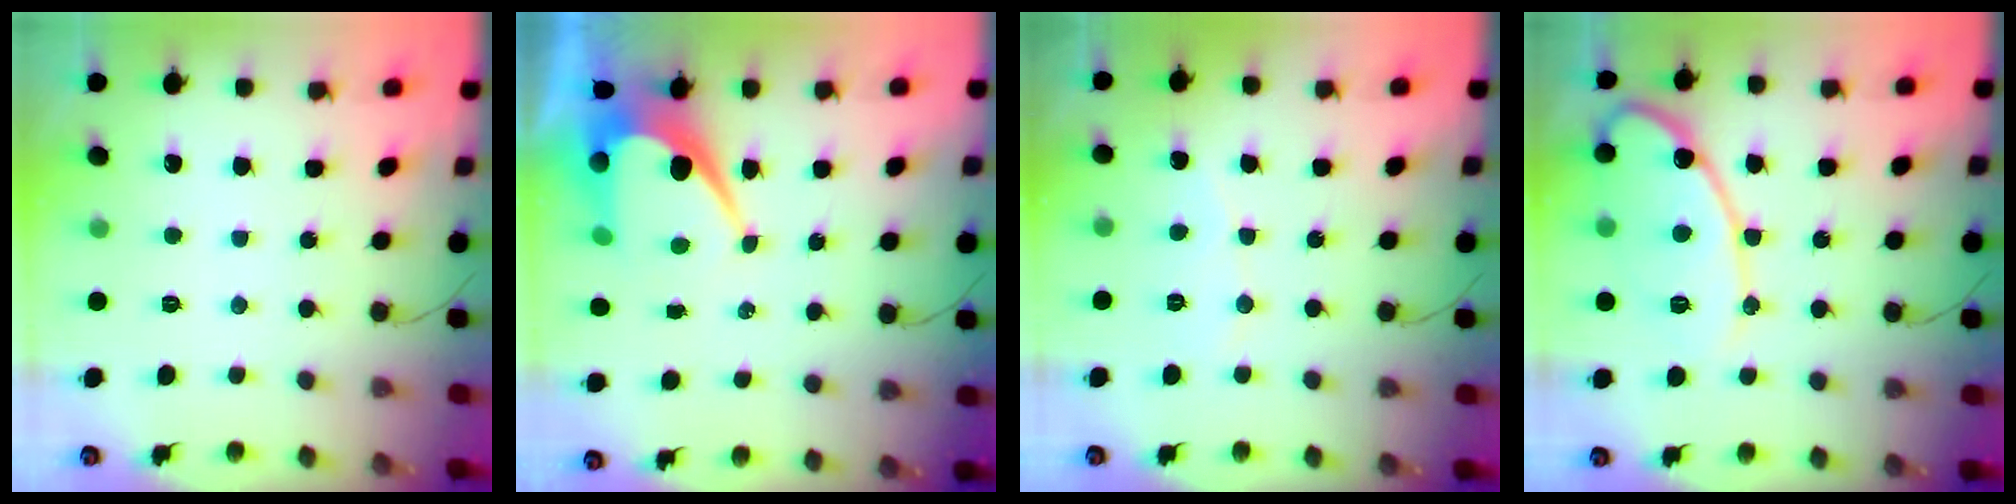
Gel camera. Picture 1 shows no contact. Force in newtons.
{"total": 9.6, "press": 9.5, "slide": 0.8}
{"total": 3.3, "press": 3.3, "slide": 0.3}
{"total": 13.2, "press": 13.2, "slide": 0.9}